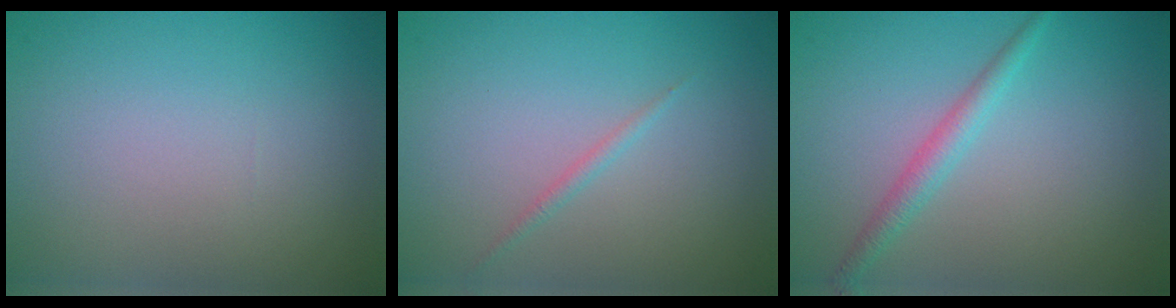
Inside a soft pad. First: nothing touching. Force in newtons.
{"total": 0.7, "press": 0.7, "slide": 0.0}
{"total": 1.9, "press": 1.9, "slide": 0.1}